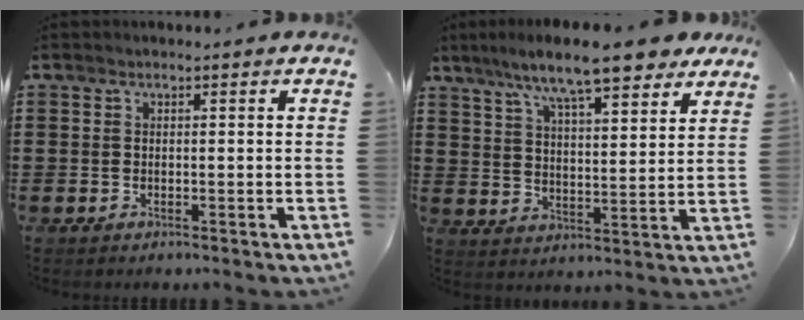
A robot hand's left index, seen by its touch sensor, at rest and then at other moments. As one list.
[{"total": 10.9, "force": [8.8, 1.5, 6.2], "torque": [-0.141, -0.028, 0.151]}]